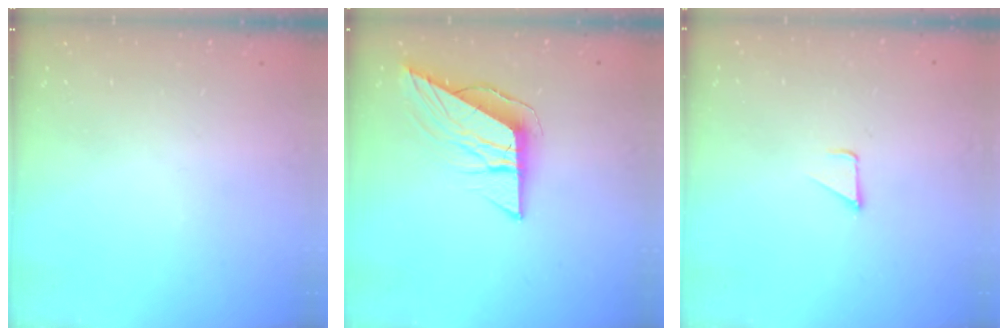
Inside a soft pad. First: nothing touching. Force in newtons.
{"total": 8.7, "press": 8.7, "slide": 0.3}
{"total": 1.2, "press": 1.2, "slide": 0.1}